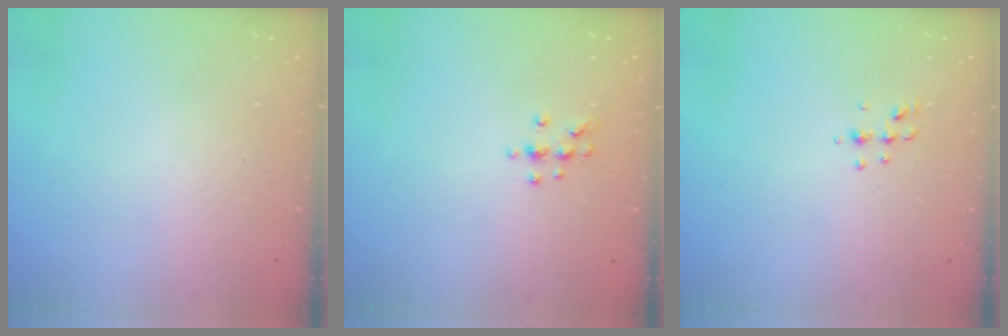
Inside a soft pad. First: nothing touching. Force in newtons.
{"total": 6.3, "press": 6.2, "slide": 0.7}
{"total": 4.6, "press": 4.5, "slide": 1.0}